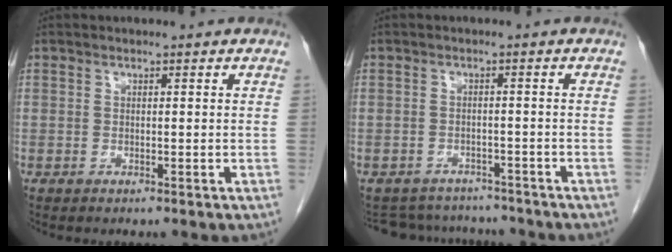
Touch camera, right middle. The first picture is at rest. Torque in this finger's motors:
{"motor_torque": [0.02, -0.01, -0.06, -0.03]}